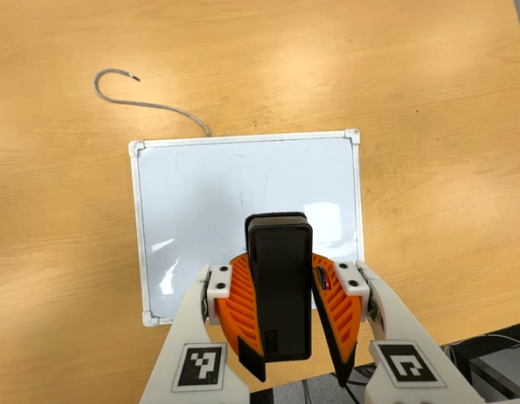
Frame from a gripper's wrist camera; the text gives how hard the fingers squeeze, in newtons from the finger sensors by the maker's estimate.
{"total": 10.9, "left": 10.8, "right": 11.0}